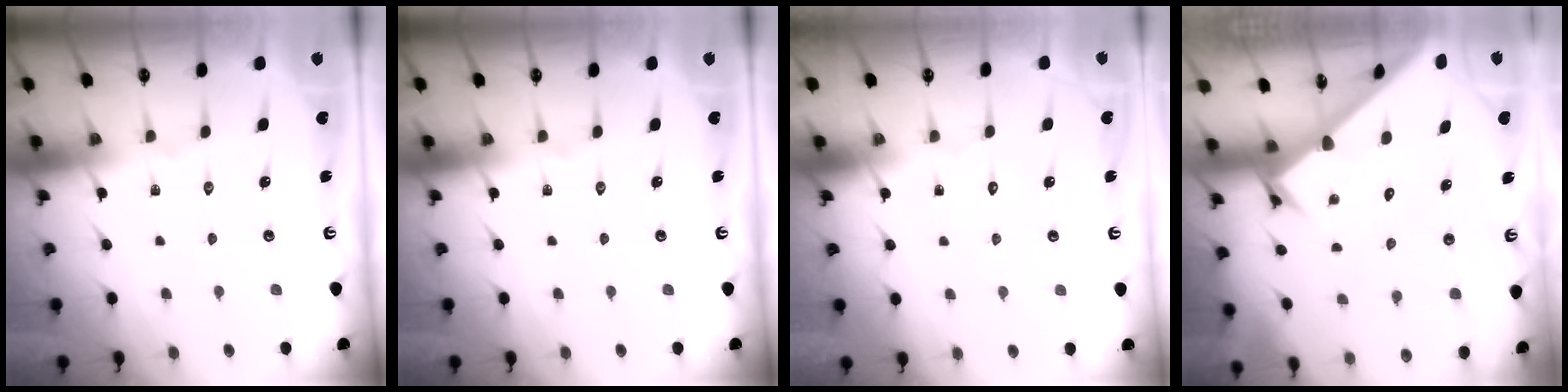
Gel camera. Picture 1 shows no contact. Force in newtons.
{"total": 0.0}
{"total": 1.5, "press": 1.5, "slide": 0.0}
{"total": 2.6, "press": 2.6, "slide": 0.3}